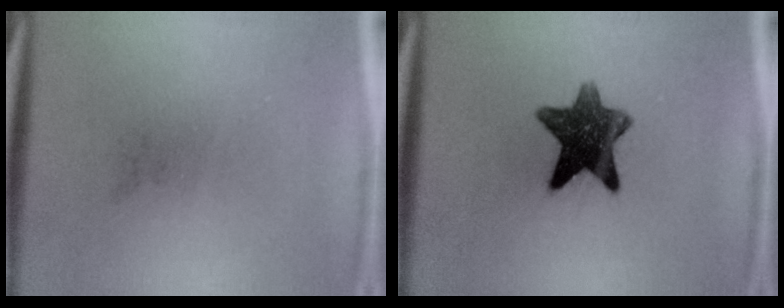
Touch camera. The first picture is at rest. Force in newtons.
{"total": 10.2}